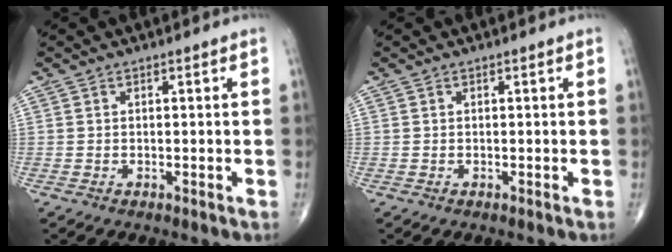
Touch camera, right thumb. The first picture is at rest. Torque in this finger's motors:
{"motor_torque": [0.00, 0.00, 0.00, 0.00, 0.00]}